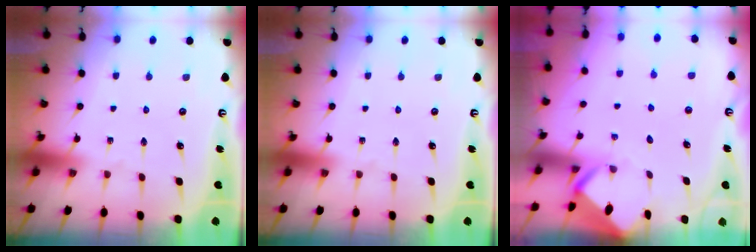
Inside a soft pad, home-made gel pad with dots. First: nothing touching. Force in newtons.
{"total": 0.0}
{"total": 2.9, "press": 2.9, "slide": 0.2}